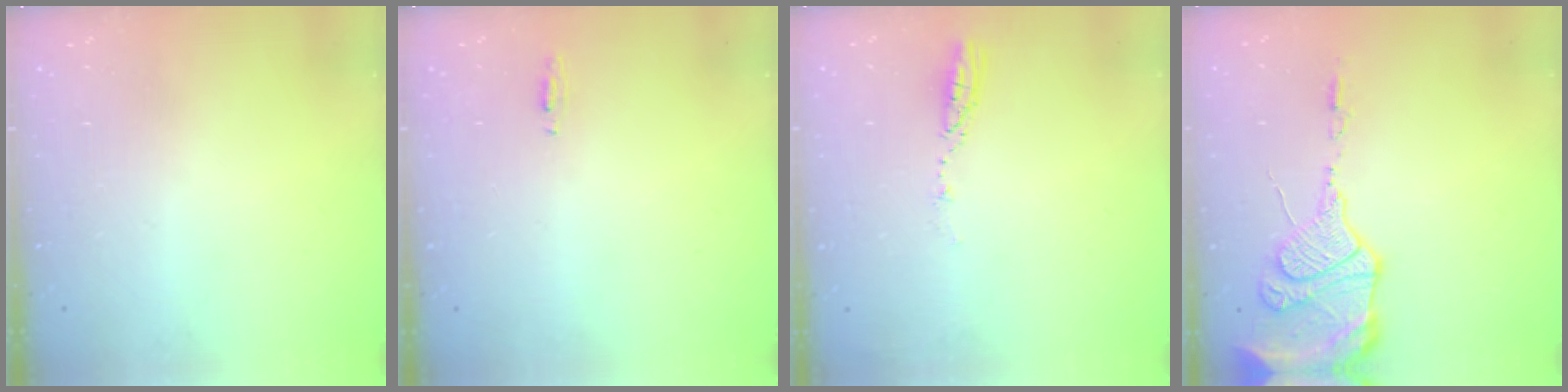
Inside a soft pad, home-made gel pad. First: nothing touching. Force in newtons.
{"total": 3.8, "press": 2.8, "slide": 2.6}
{"total": 3.5, "press": 3.5, "slide": 0.3}
{"total": 15.6, "press": 15.1, "slide": 3.7}